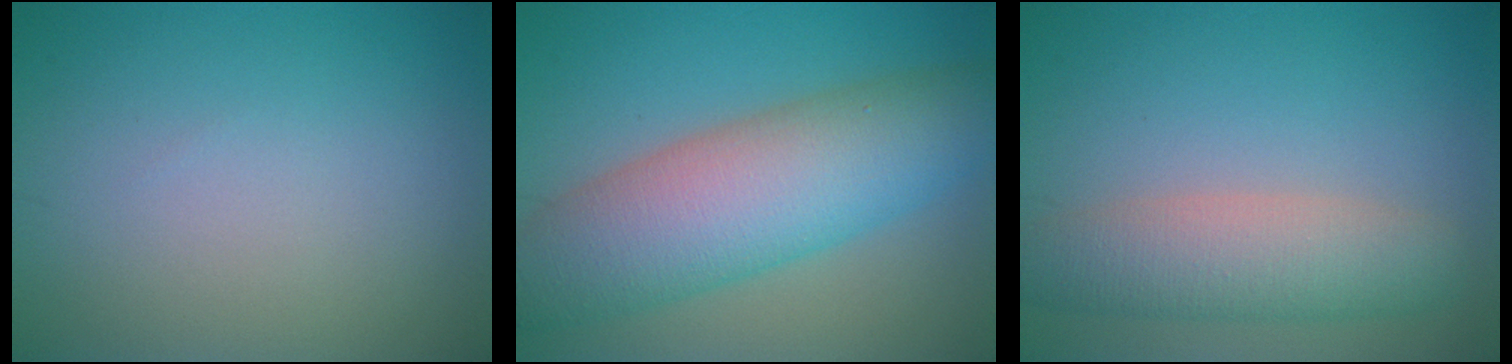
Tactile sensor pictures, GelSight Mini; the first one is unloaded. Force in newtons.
{"total": 9.9, "press": 9.9, "slide": 0.6}
{"total": 5.1, "press": 5.1, "slide": 0.3}